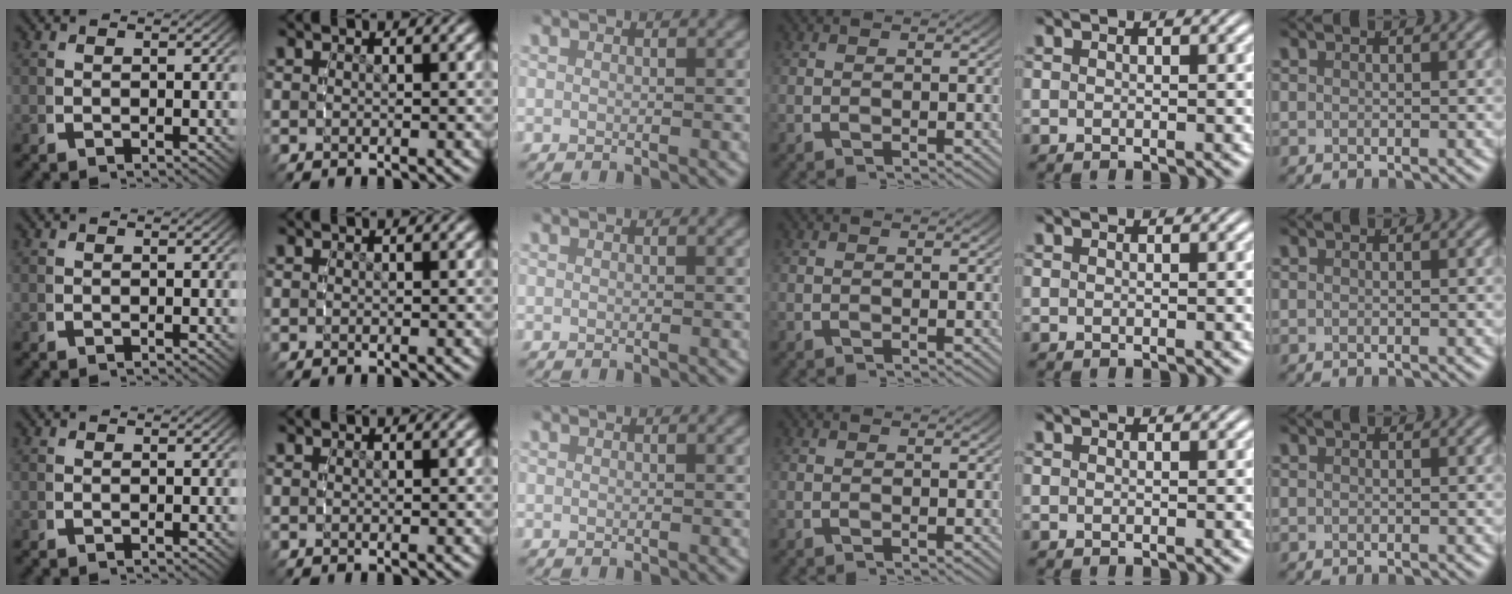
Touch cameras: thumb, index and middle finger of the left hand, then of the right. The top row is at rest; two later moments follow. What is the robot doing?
{"motion": "reach", "object": "glasses case"}